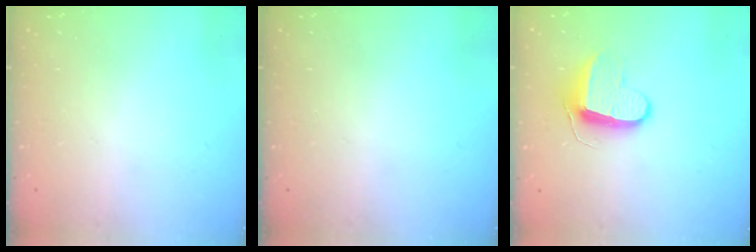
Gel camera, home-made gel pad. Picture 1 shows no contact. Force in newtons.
{"total": 0.0}
{"total": 9.6, "press": 9.6, "slide": 0.3}